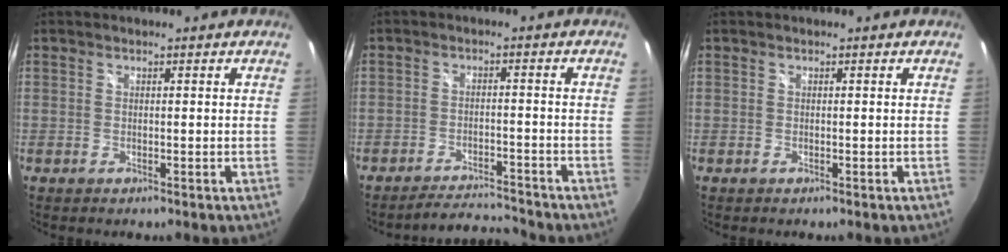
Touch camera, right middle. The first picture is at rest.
{"total": 6.7, "force": [-6.7, 0.1, 0.8], "torque": [-0.035, 0.004, -0.106]}
{"total": 0.0}